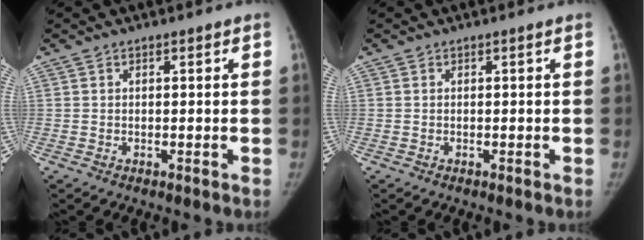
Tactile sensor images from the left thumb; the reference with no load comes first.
{"total": 0.0}